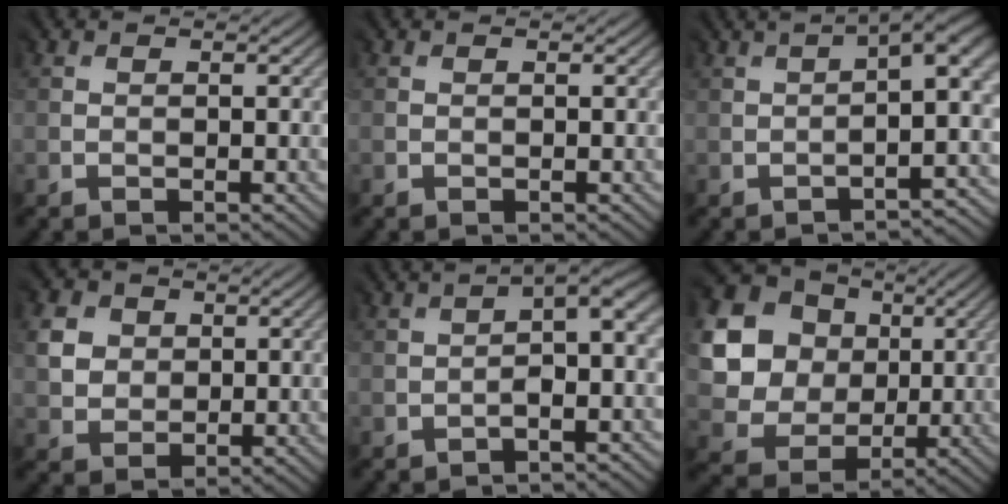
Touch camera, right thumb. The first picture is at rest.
{"total": 0.0}
{"total": 5.6, "force": [-1.7, 1.1, 5.2], "torque": [-0.045, 0.009, -0.024]}
{"total": 3.8, "force": [1.5, 3.5, 0.2], "torque": [-0.029, 0.001, 0.023]}
{"total": 2.1, "force": [-1.1, -0.1, 1.8], "torque": [-0.023, 0.009, -0.022]}
{"total": 17.4, "force": [5.3, 15.5, 6.0], "torque": [-0.234, 0.040, 0.112]}